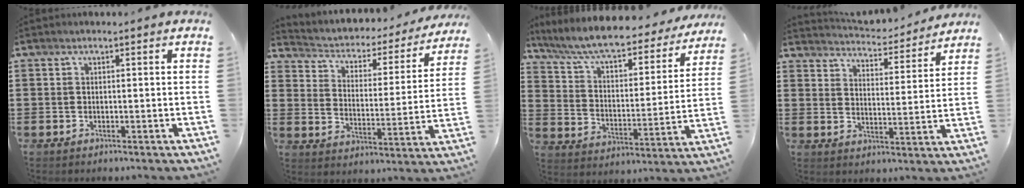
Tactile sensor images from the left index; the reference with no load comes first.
{"total": 2.1, "force": [1.7, 1.1, 0.6], "torque": [-0.026, -0.022, 0.017]}
{"total": 7.7, "force": [6.8, 0.7, 3.4], "torque": [-0.095, -0.044, 0.113]}
{"total": 4.1, "force": [4.1, 0.0, 0.3], "torque": [-0.021, -0.037, 0.066]}